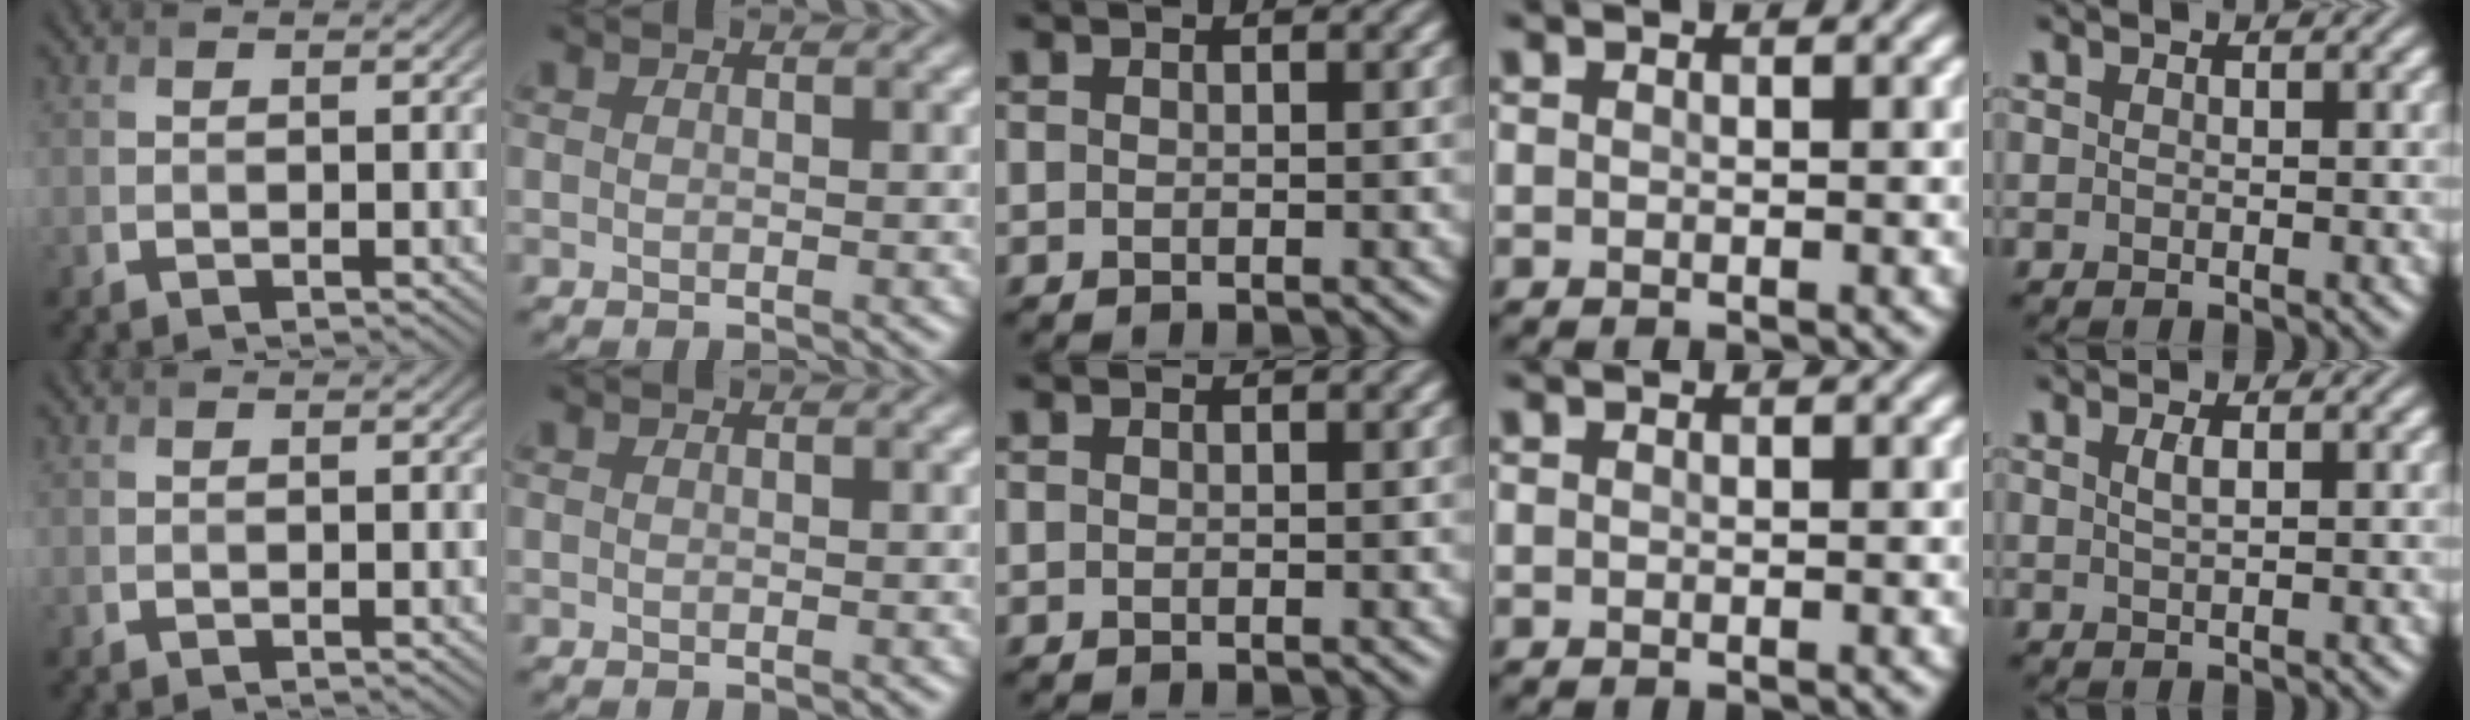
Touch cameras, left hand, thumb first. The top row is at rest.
{"little": {"total": 1.1, "force": [0.4, 0.4, 1.0], "torque": [-0.016, 0.004, 0.006]}}